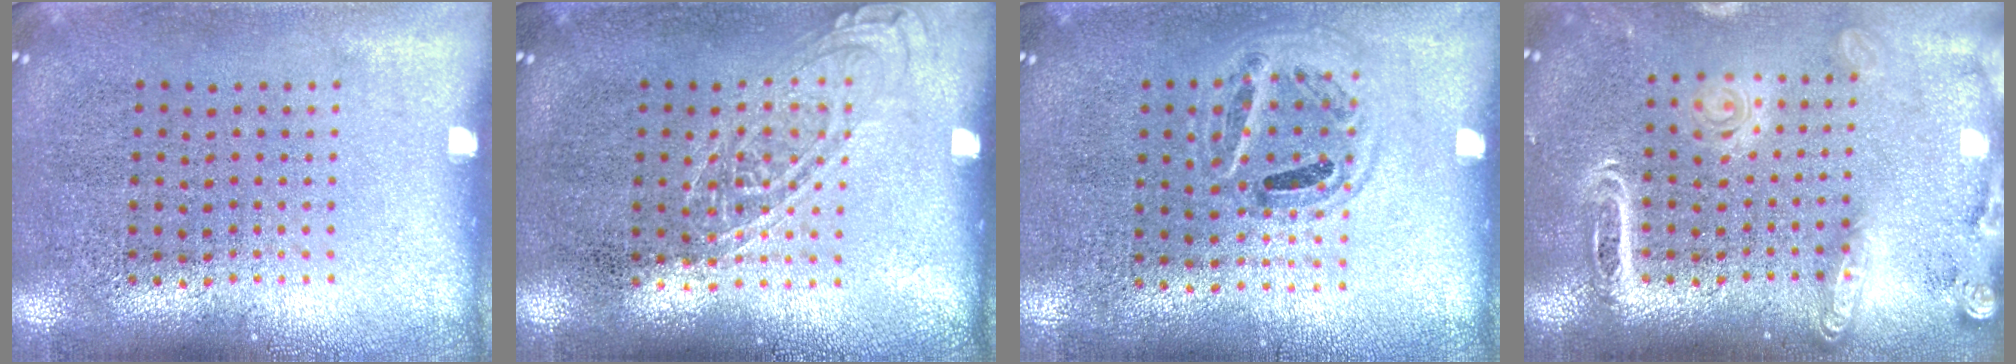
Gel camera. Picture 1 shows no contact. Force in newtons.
{"total": 1.1, "press": 1.0, "slide": 0.3}
{"total": 1.0, "press": 0.9, "slide": 0.3}
{"total": 1.9, "press": 1.8, "slide": 0.7}